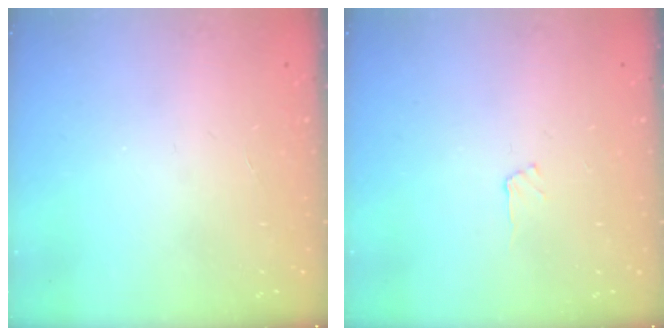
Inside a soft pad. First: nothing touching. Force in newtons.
{"total": 3.9, "press": 3.8, "slide": 0.5}